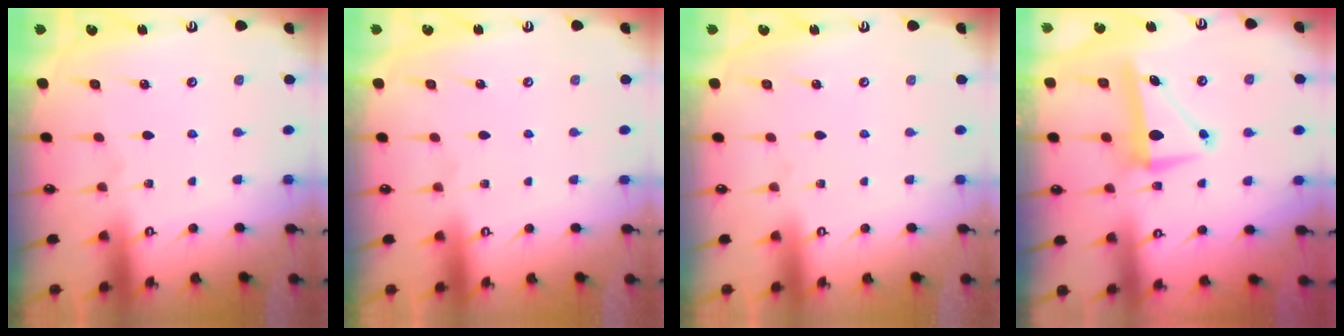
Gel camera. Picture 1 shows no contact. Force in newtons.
{"total": 0.0}
{"total": 0.0}
{"total": 8.7, "press": 8.6, "slide": 1.6}